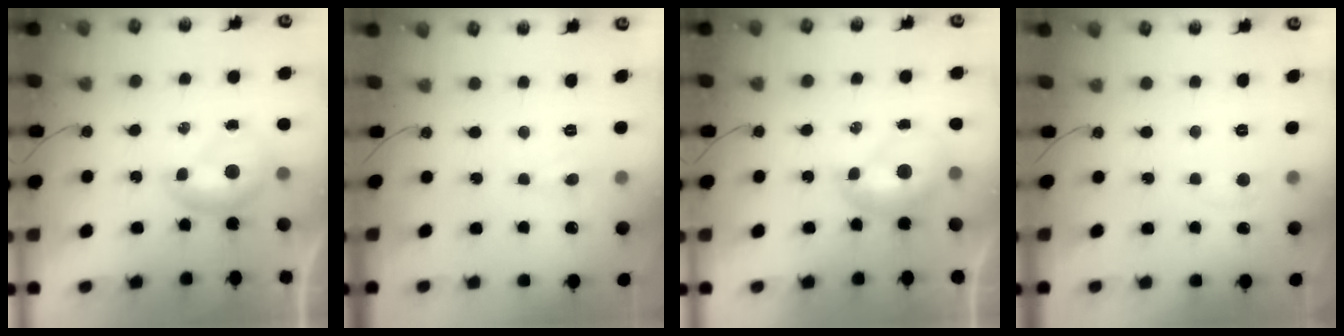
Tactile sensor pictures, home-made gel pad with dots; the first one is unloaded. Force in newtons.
{"total": 2.2, "press": 2.1, "slide": 0.7}
{"total": 1.6, "press": 1.5, "slide": 0.3}
{"total": 1.0, "press": 0.7, "slide": 0.8}